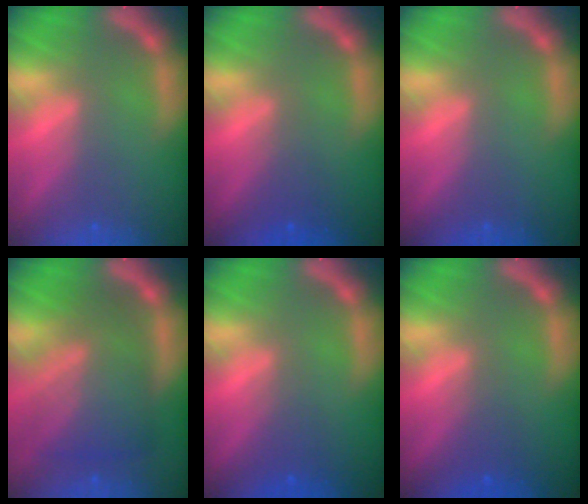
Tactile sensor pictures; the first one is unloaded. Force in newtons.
{"total": 2.0}
{"total": 0.0}
{"total": 8.6}
{"total": 1.9}
{"total": 1.9}